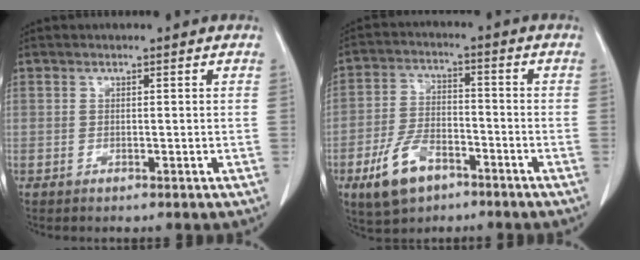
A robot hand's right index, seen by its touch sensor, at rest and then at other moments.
{"total": 9.1, "force": [-5.2, 4.9, 5.6], "torque": [-0.120, 0.001, -0.093]}